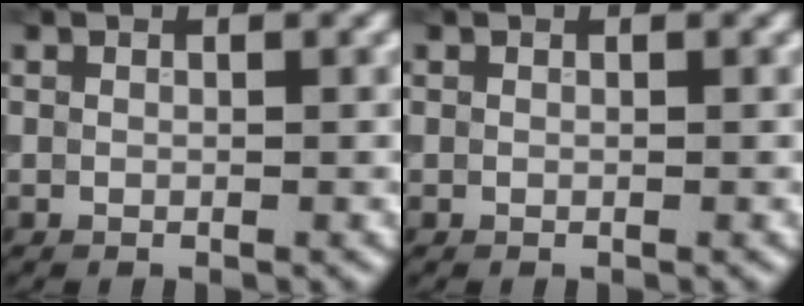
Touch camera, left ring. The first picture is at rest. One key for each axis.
{"total": 0.0}